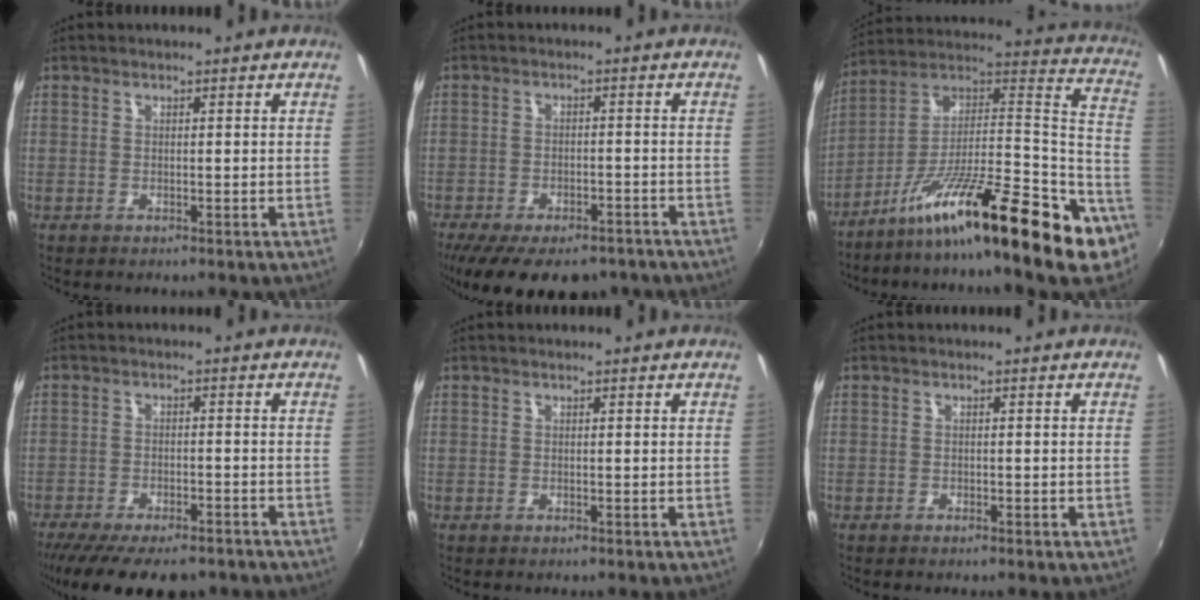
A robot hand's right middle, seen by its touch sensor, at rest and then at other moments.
{"total": 16.3, "force": [-11.8, 6.7, 9.0], "torque": [-0.179, -0.041, -0.170]}
{"total": 26.8, "force": [-13.8, 4.8, 22.4], "torque": [-0.299, -0.008, -0.234]}
{"total": 13.9, "force": [-10.9, 4.2, 7.6], "torque": [-0.156, -0.045, -0.168]}
{"total": 0.0}
{"total": 0.7, "force": [-0.5, 0.2, 0.3], "torque": [-0.006, 0.000, -0.010]}